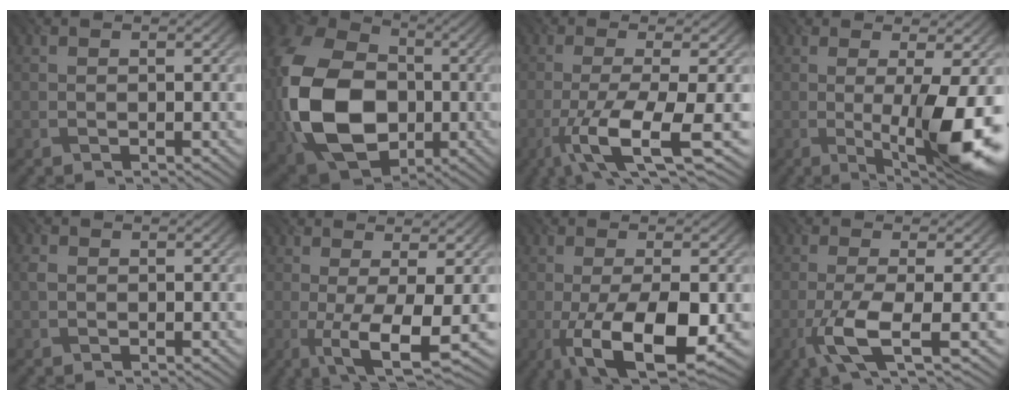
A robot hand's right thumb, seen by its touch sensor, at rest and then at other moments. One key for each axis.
{"total": 18.6, "fx": -2.5, "fy": 13.5, "fz": 12.5, "tx": -0.305, "ty": -0.016, "tz": -0.053}
{"total": 9.5, "fx": -3.5, "fy": 1.7, "fz": 8.6, "tx": -0.147, "ty": 0.000, "tz": -0.067}
{"total": 11.3, "fx": -1.7, "fy": 2.4, "fz": 11.0, "tx": -0.167, "ty": 0.000, "tz": -0.023}
{"total": 1.1, "fx": 0.0, "fy": 0.9, "fz": 0.6, "tx": -0.016, "ty": 0.002, "tz": -0.002}
{"total": 7.3, "fx": -1.4, "fy": 1.5, "fz": 7.0, "tx": -0.122, "ty": -0.007, "tz": -0.024}
{"total": 11.8, "fx": -3.9, "fy": 3.8, "fz": 10.5, "tx": -0.190, "ty": -0.014, "tz": -0.057}
{"total": 6.3, "fx": -2.1, "fy": 1.3, "fz": 5.8, "tx": -0.112, "ty": 0.002, "tz": -0.051}